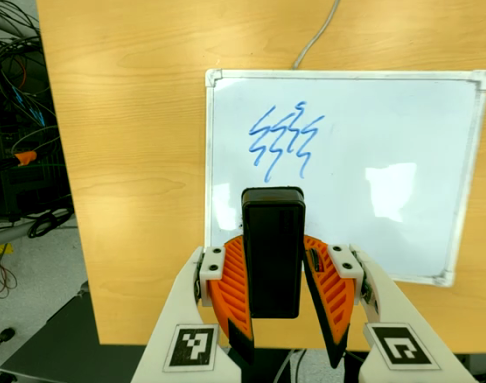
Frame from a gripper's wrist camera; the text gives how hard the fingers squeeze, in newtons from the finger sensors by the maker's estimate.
{"total": 6.0, "left": 5.1, "right": 6.9}